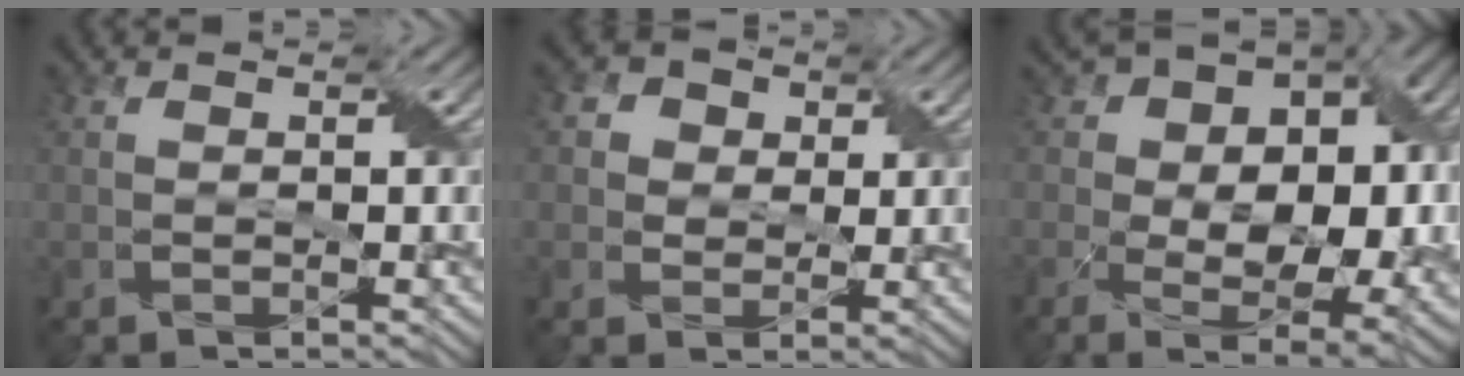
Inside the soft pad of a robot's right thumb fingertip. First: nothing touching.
{"total": 4.6, "force": [1.7, 4.0, 1.5], "torque": [-0.050, 0.003, 0.020]}
{"total": 17.7, "force": [0.9, 11.4, 13.6], "torque": [-0.215, 0.005, 0.058]}